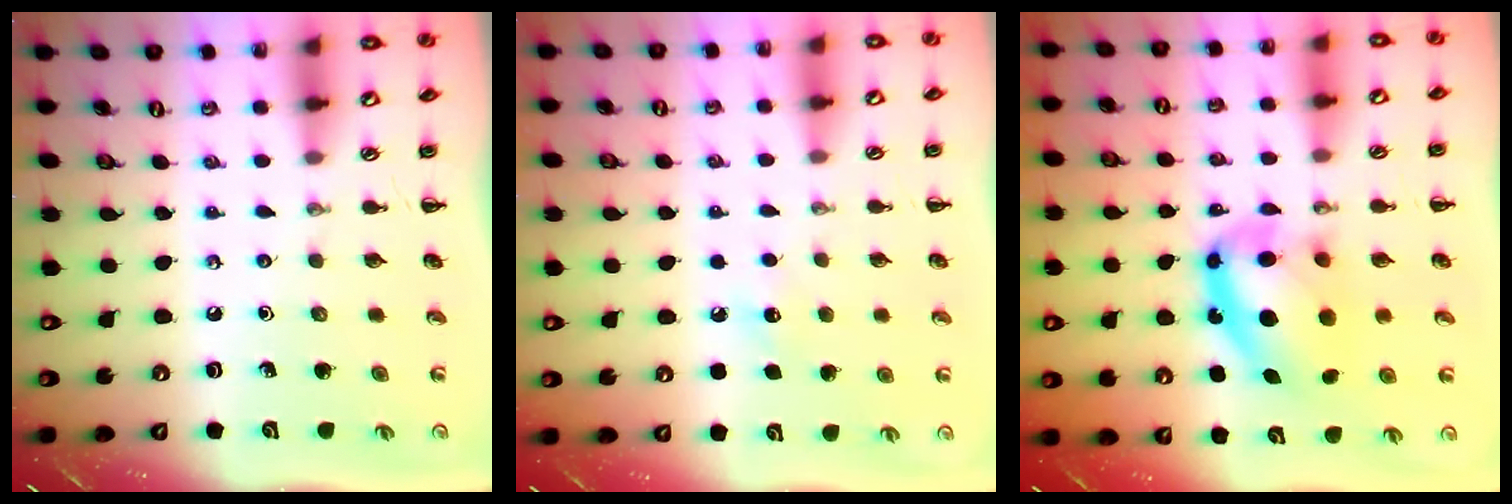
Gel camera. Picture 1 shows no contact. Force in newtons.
{"total": 5.9, "press": 5.8, "slide": 1.4}
{"total": 12.4, "press": 12.0, "slide": 3.0}